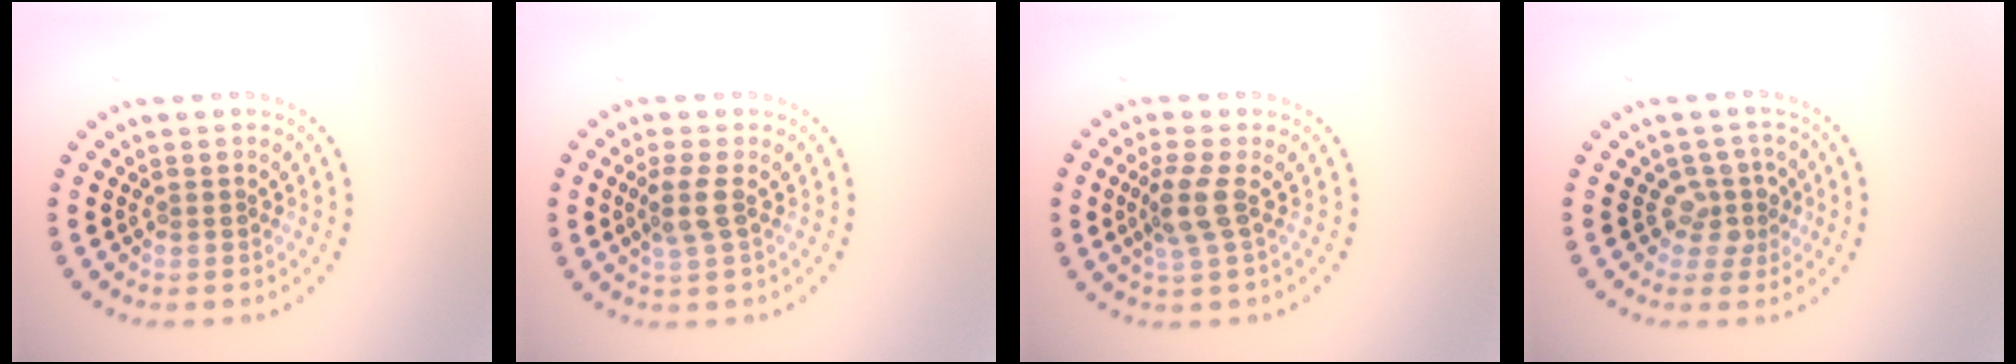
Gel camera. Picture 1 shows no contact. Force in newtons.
{"total": 2.0, "press": 1.6, "slide": 1.1}
{"total": 2.6, "press": 2.0, "slide": 1.6}
{"total": 2.5, "press": 1.8, "slide": 1.7}